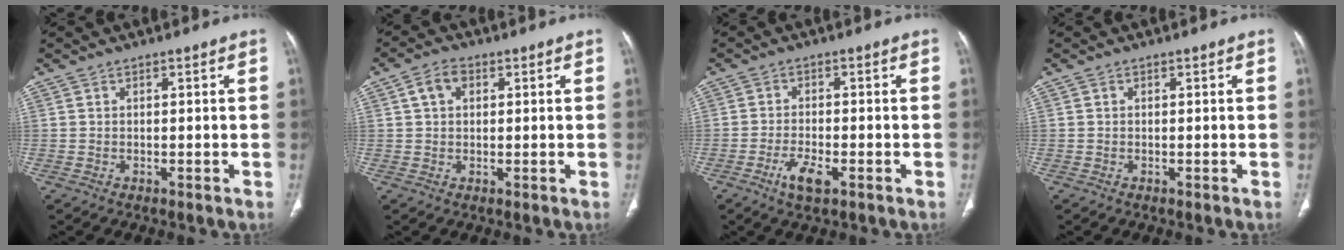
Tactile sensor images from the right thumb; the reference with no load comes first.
{"total": 4.2, "force": [1.3, 2.9, 2.7], "torque": [-0.047, 0.011, 0.023]}
{"total": 4.7, "force": [-2.3, 1.6, 3.8], "torque": [-0.078, 0.004, -0.041]}
{"total": 0.0}